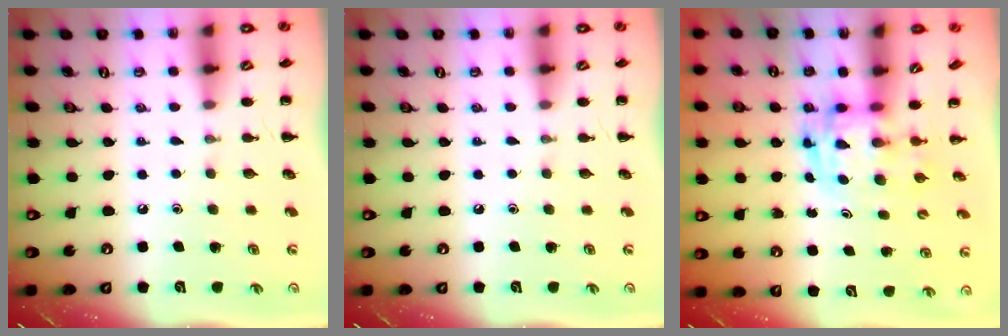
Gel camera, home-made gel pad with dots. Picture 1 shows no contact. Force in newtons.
{"total": 0.0}
{"total": 2.8, "press": 2.7, "slide": 0.5}